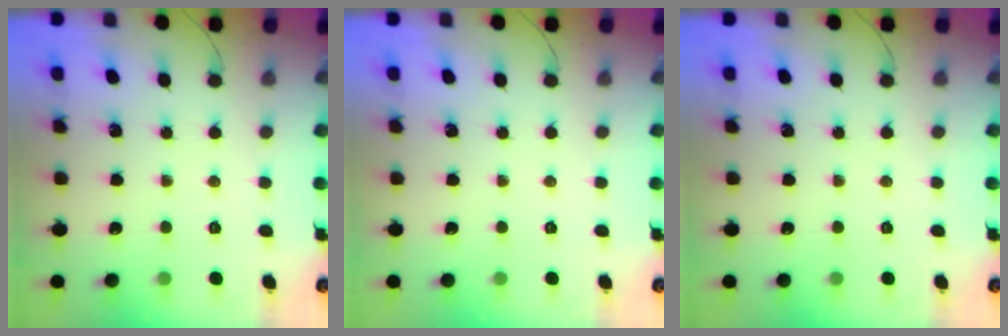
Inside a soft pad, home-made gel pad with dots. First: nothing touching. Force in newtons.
{"total": 0.0}
{"total": 0.0}